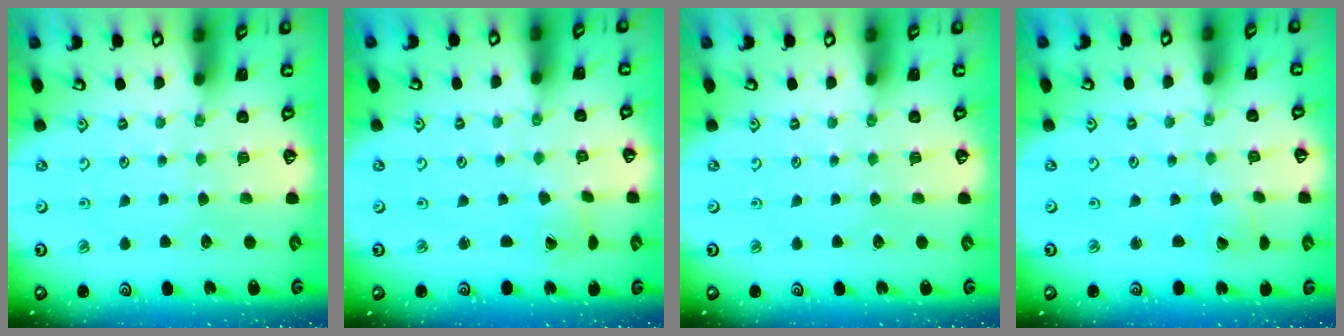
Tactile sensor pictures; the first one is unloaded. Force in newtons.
{"total": 0.7, "press": 0.7, "slide": 0.1}
{"total": 0.0}
{"total": 1.9, "press": 1.9, "slide": 0.1}